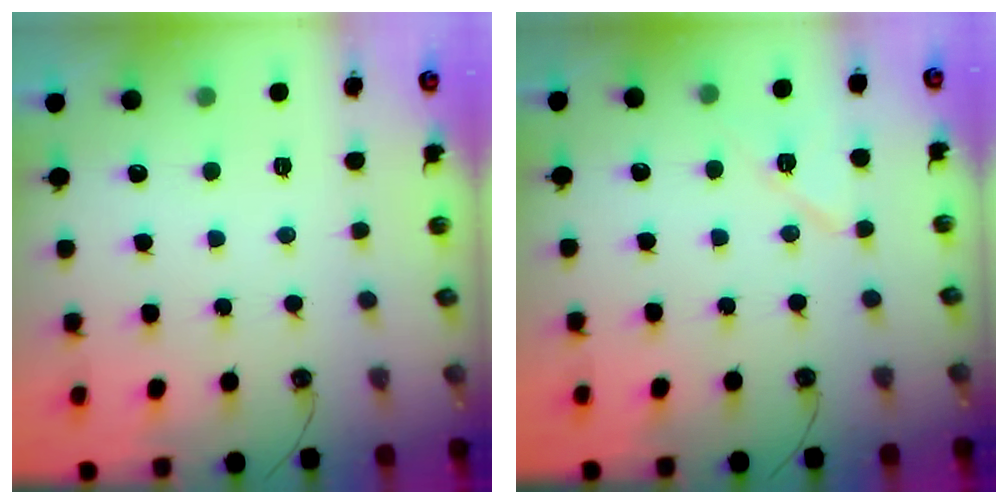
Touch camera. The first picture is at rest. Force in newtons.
{"total": 8.1, "press": 8.0, "slide": 1.7}